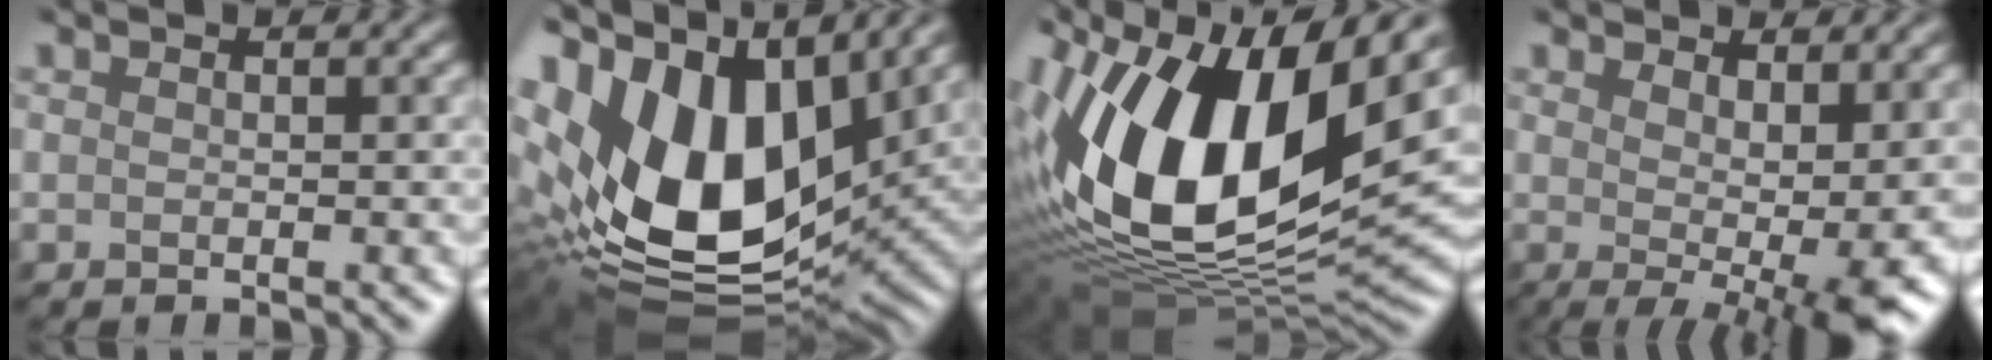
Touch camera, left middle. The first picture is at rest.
{"total": 17.9, "force": [4.3, 10.4, 13.8], "torque": [-0.290, 0.002, 0.075]}
{"total": 17.9, "force": [3.6, 8.8, 15.1], "torque": [-0.289, 0.016, 0.049]}
{"total": 6.8, "force": [0.9, 2.3, 6.3], "torque": [-0.090, -0.013, 0.019]}